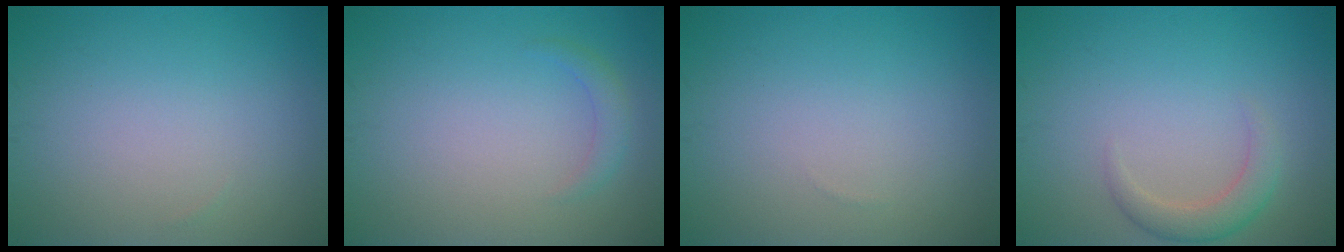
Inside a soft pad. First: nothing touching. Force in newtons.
{"total": 1.3, "press": 1.3, "slide": 0.1}
{"total": 0.0}
{"total": 2.4, "press": 2.4, "slide": 0.2}